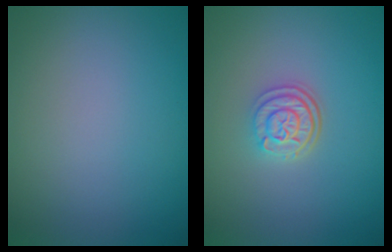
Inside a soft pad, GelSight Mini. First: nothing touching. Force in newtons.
{"total": 3.0, "press": 2.4, "slide": 1.7}